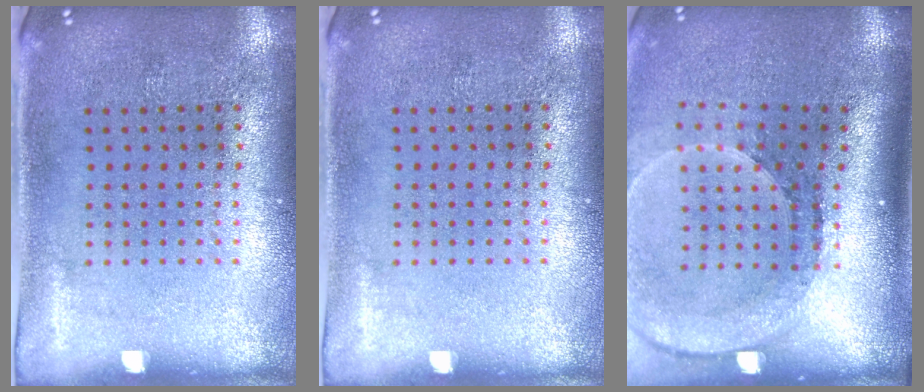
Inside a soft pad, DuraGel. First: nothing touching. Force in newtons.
{"total": 0.0}
{"total": 2.6, "press": 1.8, "slide": 1.9}